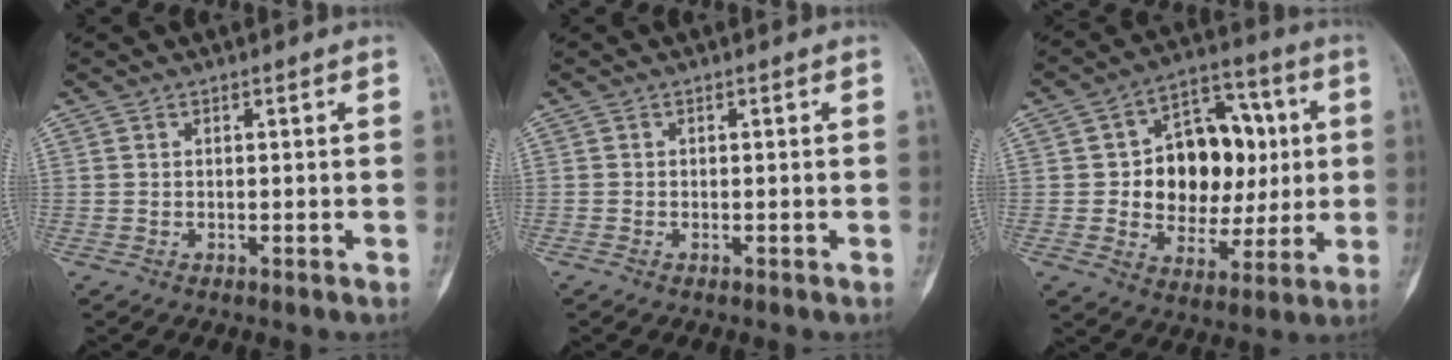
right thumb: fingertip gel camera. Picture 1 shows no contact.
{"total": 0.0}
{"total": 17.6, "force": [1.6, 13.0, 11.7], "torque": [-0.114, 0.019, 0.028]}